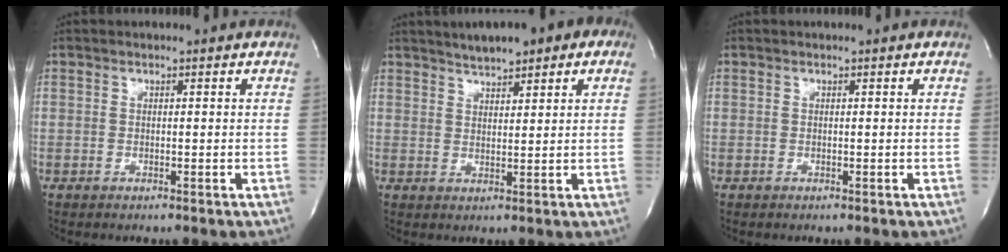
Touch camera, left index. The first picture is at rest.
{"total": 7.6, "force": [4.9, 2.2, 5.4], "torque": [-0.081, 0.024, 0.071]}
{"total": 0.0}